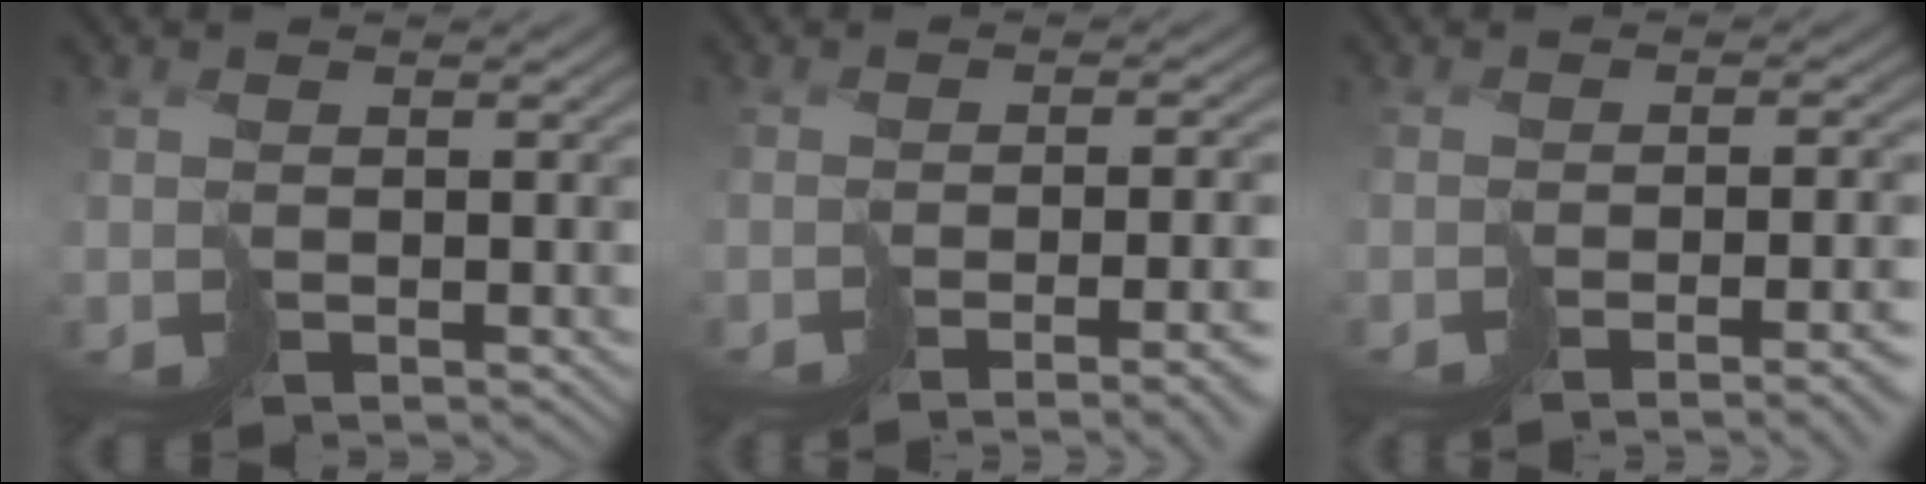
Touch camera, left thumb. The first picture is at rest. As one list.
[{"total": 6.0, "force": [-3.4, 0.9, 4.8], "torque": [-0.040, -0.017, -0.034]}, {"total": 5.2, "force": [-3.0, 0.6, 4.2], "torque": [-0.032, -0.015, -0.032]}]